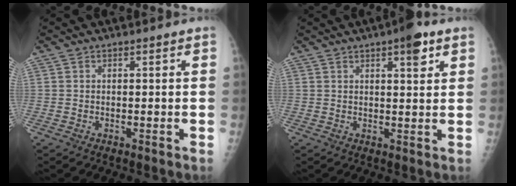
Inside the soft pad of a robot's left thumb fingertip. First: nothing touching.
{"total": 5.3, "force": [2.9, 1.6, 4.1], "torque": [-0.046, -0.010, 0.035]}